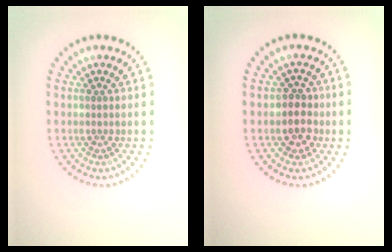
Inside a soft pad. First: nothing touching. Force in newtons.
{"total": 2.6, "press": 2.4, "slide": 1.0}